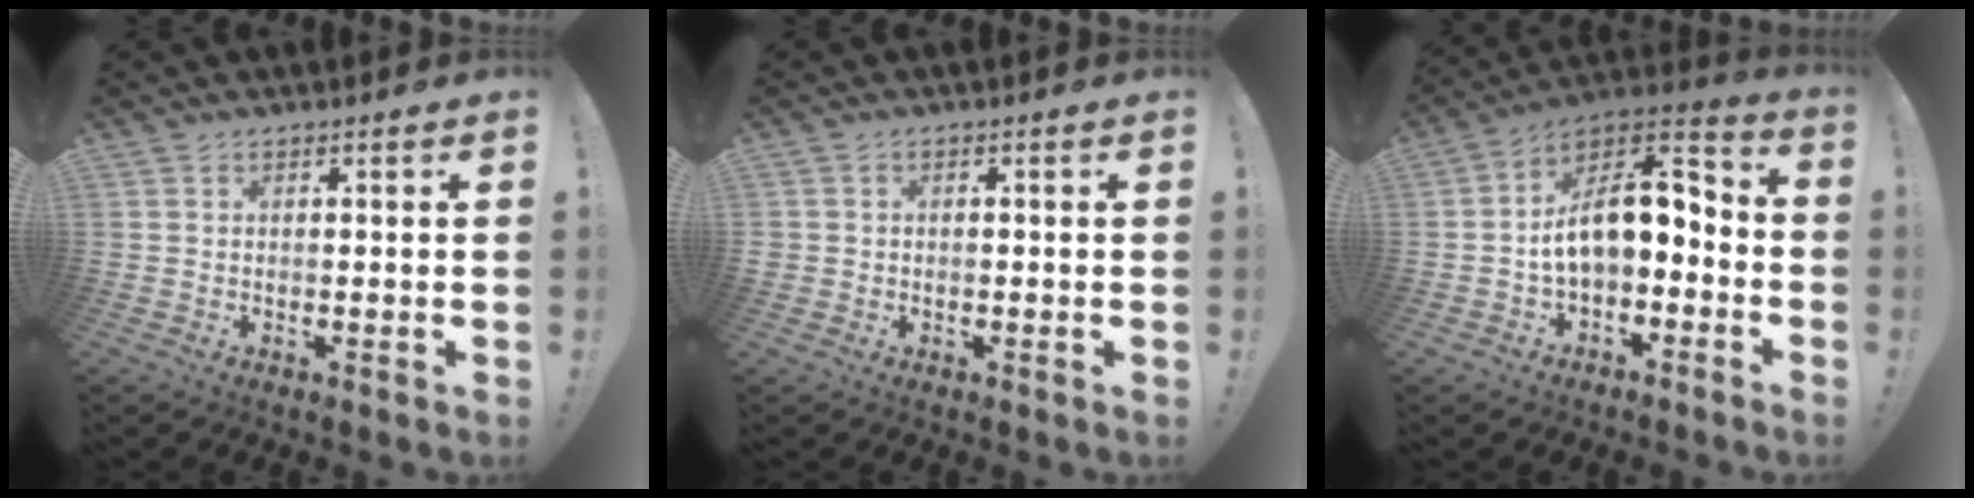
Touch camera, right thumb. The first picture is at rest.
{"total": 1.6, "force": [-0.7, 1.3, 0.6], "torque": [-0.013, 0.006, -0.014]}
{"total": 12.9, "force": [0.9, 7.4, 10.5], "torque": [-0.169, 0.002, 0.023]}